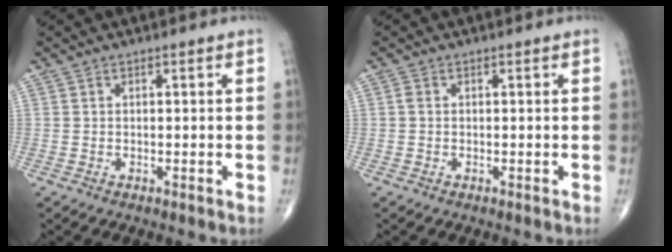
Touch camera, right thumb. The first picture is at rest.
{"total": 0.7, "force": [0.0, 0.5, 0.4], "torque": [-0.009, -0.001, -0.004]}